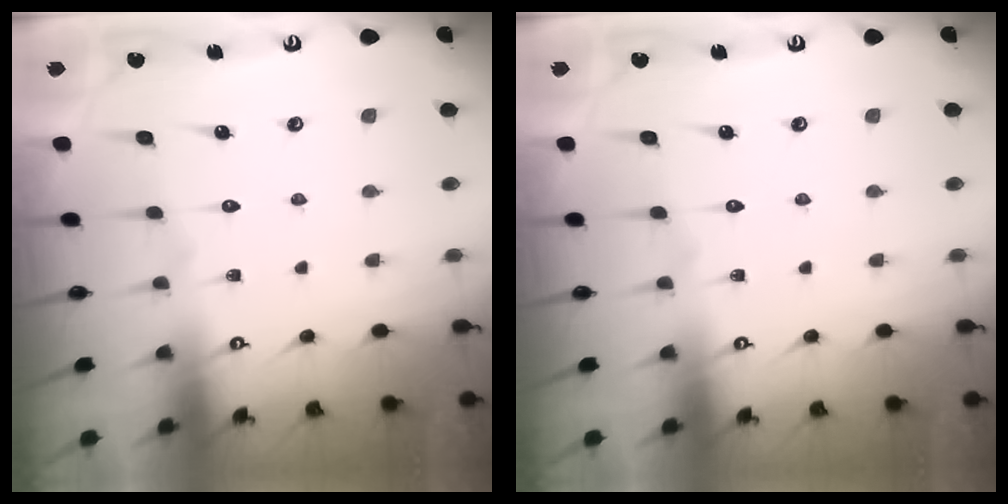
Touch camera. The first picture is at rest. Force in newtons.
{"total": 0.0}